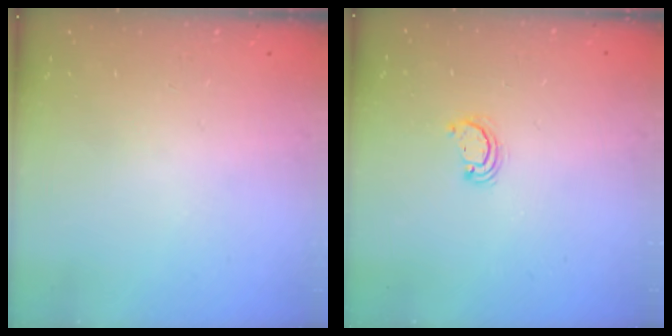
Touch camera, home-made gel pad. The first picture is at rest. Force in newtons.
{"total": 2.6, "press": 2.6, "slide": 0.3}